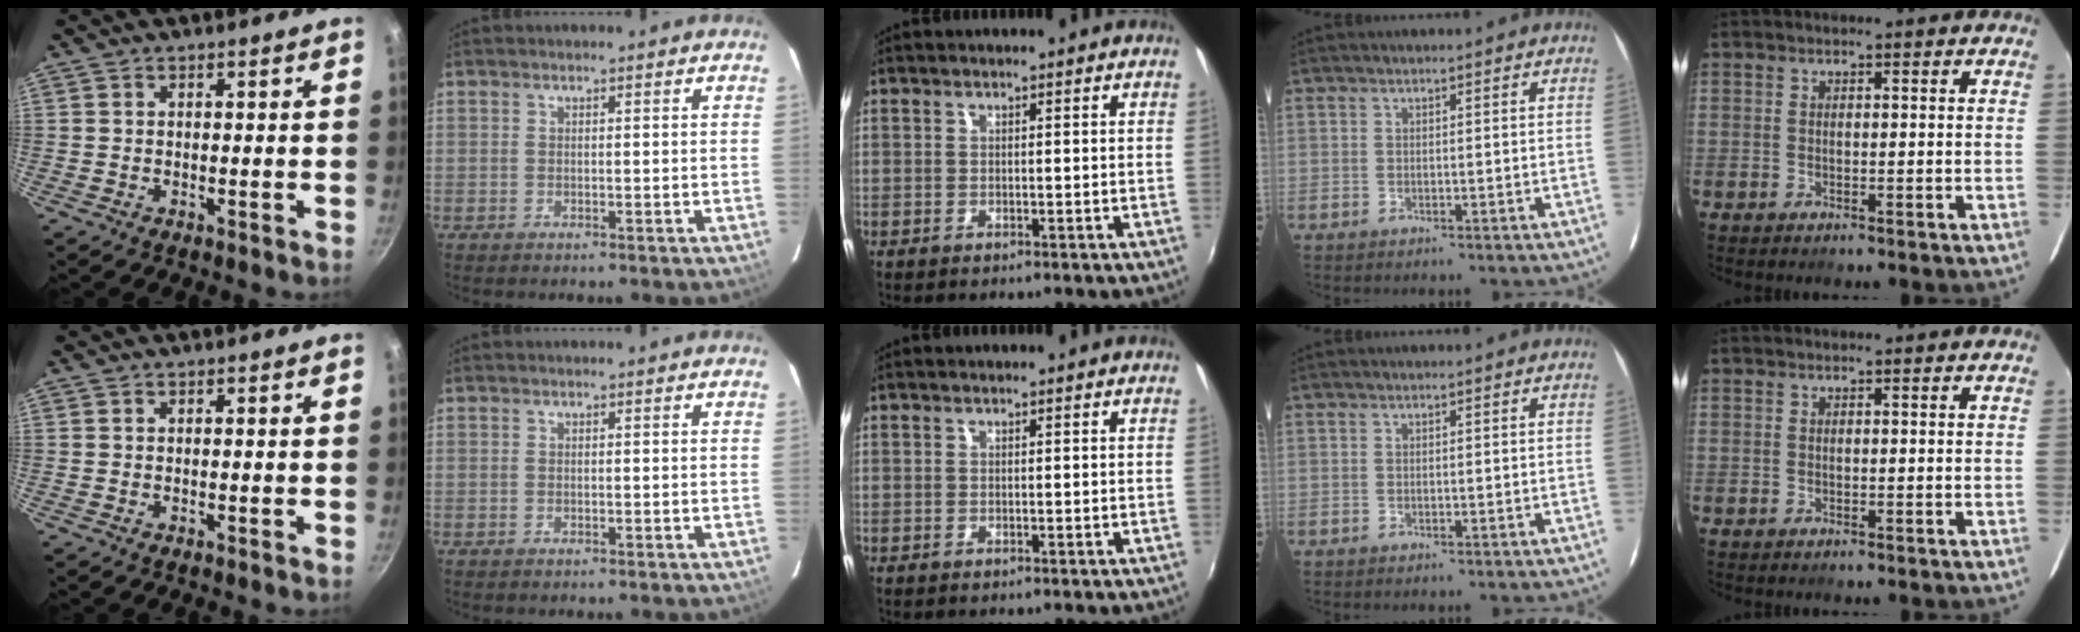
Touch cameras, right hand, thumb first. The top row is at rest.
{}